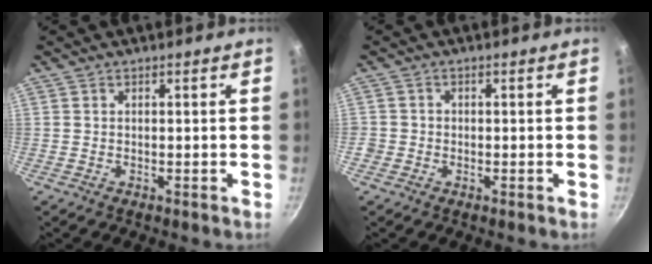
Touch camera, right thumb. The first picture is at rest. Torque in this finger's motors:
{"motor_torque": [0.15, 0.10, 0.34, 0.11, -0.02]}